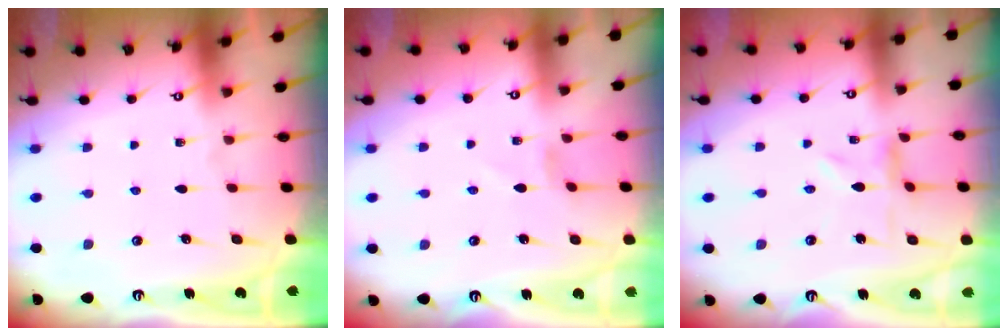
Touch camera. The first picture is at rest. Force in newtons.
{"total": 0.0}
{"total": 1.5, "press": 1.4, "slide": 0.4}